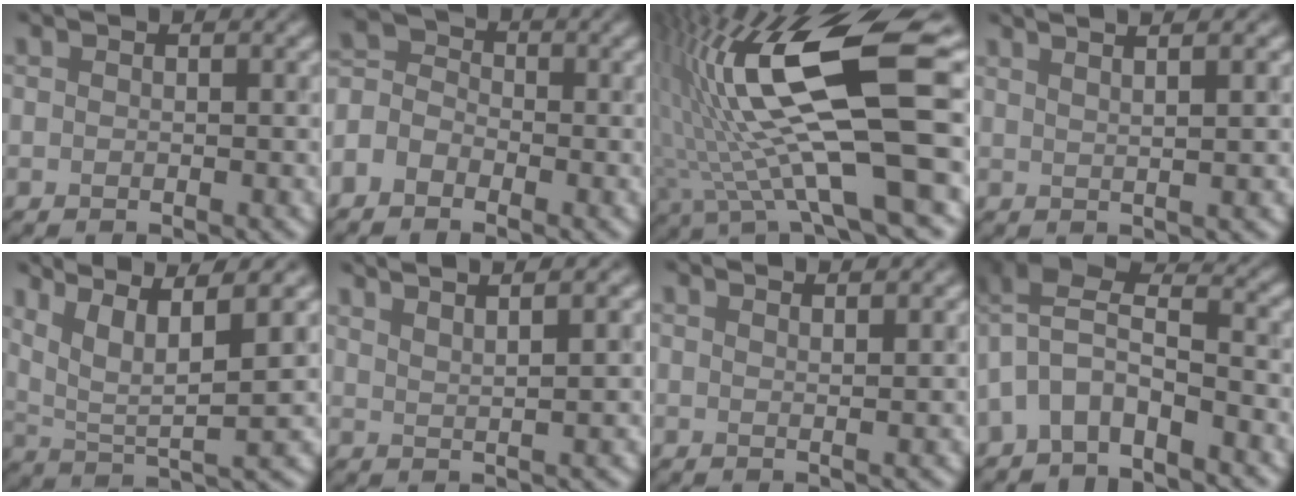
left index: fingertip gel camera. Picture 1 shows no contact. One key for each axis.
{"total": 3.2, "fx": -2.3, "fy": 1.9, "fz": 1.1, "tx": -0.028, "ty": 0.008, "tz": -0.045}
{"total": 15.3, "fx": 1.9, "fy": 3.5, "fz": 14.8, "tx": -0.275, "ty": 0.009, "tz": 0.045}
{"total": 5.7, "fx": 3.7, "fy": 1.8, "fz": 4.0, "tx": -0.037, "ty": 0.041, "tz": 0.027}
{"total": 8.7, "fx": 5.0, "fy": 1.7, "fz": 6.9, "tx": -0.134, "ty": 0.017, "tz": 0.105}
{"total": 5.2, "fx": 4.0, "fy": 0.9, "fz": 3.1, "tx": -0.029, "ty": 0.027, "tz": 0.043}
{"total": 3.5, "fx": 2.7, "fy": 1.1, "fz": 2.0, "tx": 0.002, "ty": 0.026, "tz": 0.008}
{"total": 5.0, "fx": -2.6, "fy": 2.6, "fz": 3.4, "tx": -0.067, "ty": 0.017, "tz": -0.048}